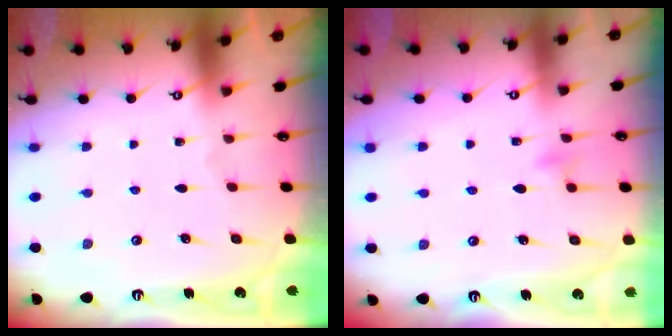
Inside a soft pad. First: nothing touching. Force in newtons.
{"total": 4.6, "press": 4.5, "slide": 0.4}